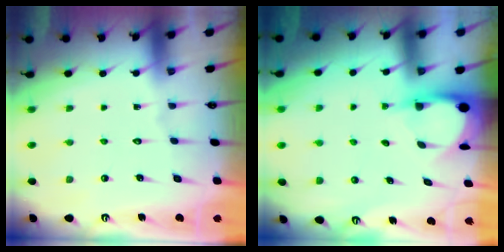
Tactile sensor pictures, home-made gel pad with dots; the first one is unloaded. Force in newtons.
{"total": 3.7, "press": 3.7, "slide": 0.2}